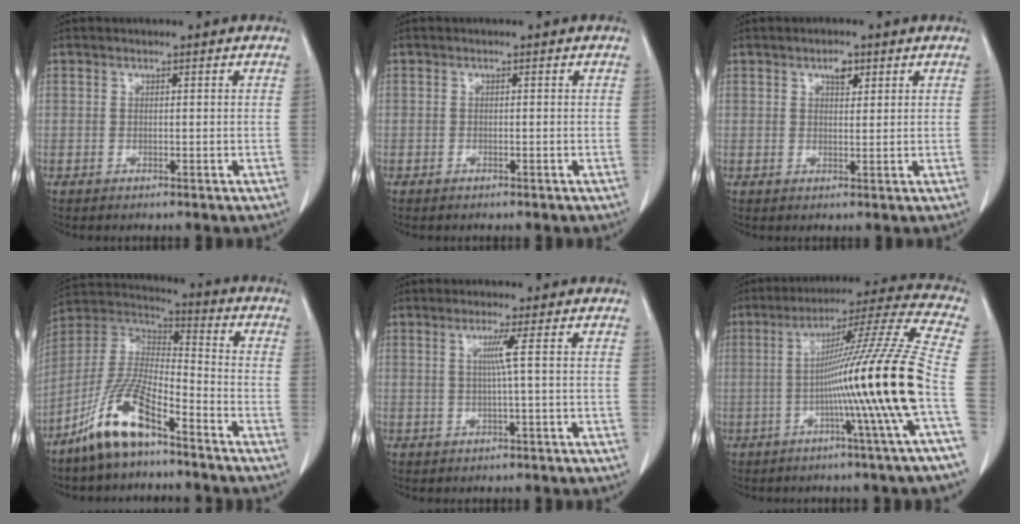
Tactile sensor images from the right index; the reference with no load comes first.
{"total": 0.5, "force": [-0.4, 0.2, 0.2], "torque": [-0.009, 0.000, -0.007]}
{"total": 2.3, "force": [1.3, 1.1, 1.6], "torque": [-0.025, 0.001, 0.020]}
{"total": 13.0, "force": [-8.7, 3.1, 9.2], "torque": [-0.199, 0.003, -0.166]}
{"total": 2.4, "force": [0.4, -1.0, 2.2], "torque": [-0.044, -0.002, 0.009]}
{"total": 17.9, "force": [-3.2, -3.6, 17.3], "torque": [-0.262, -0.005, -0.063]}